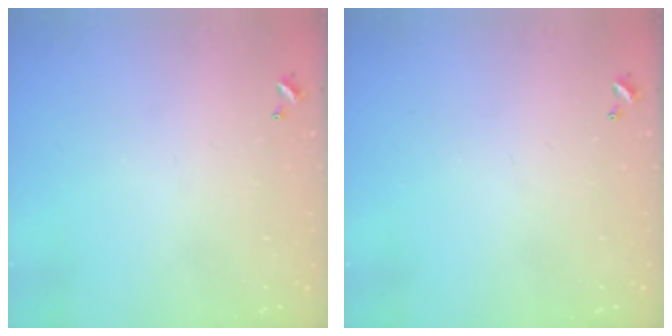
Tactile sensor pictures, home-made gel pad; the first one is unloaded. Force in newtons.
{"total": 0.0}